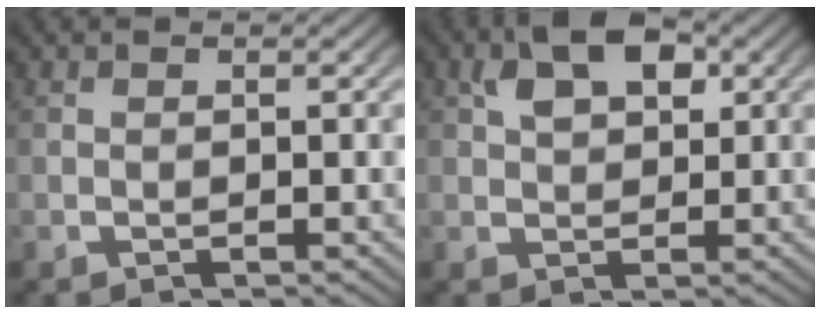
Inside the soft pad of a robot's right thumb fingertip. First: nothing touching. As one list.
[{"total": 4.3, "force": [2.0, 2.3, 2.9], "torque": [-0.038, 0.008, 0.035]}]